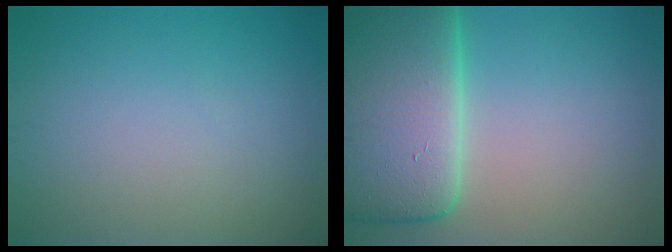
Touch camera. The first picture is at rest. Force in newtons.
{"total": 12.4, "press": 12.3, "slide": 1.2}